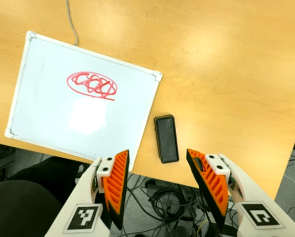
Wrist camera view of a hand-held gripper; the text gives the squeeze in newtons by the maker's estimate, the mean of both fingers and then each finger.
{"total": 0.0}